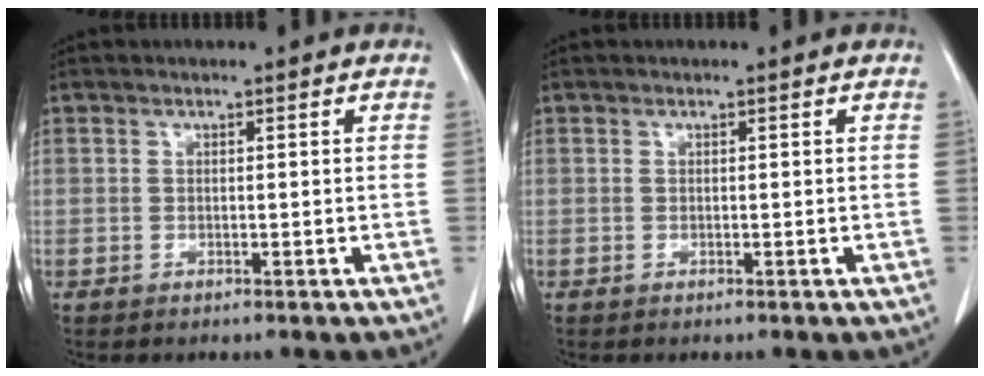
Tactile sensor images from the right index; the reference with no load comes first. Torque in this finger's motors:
{"motor_torque": [0.00, 0.00, 0.00, 0.00]}